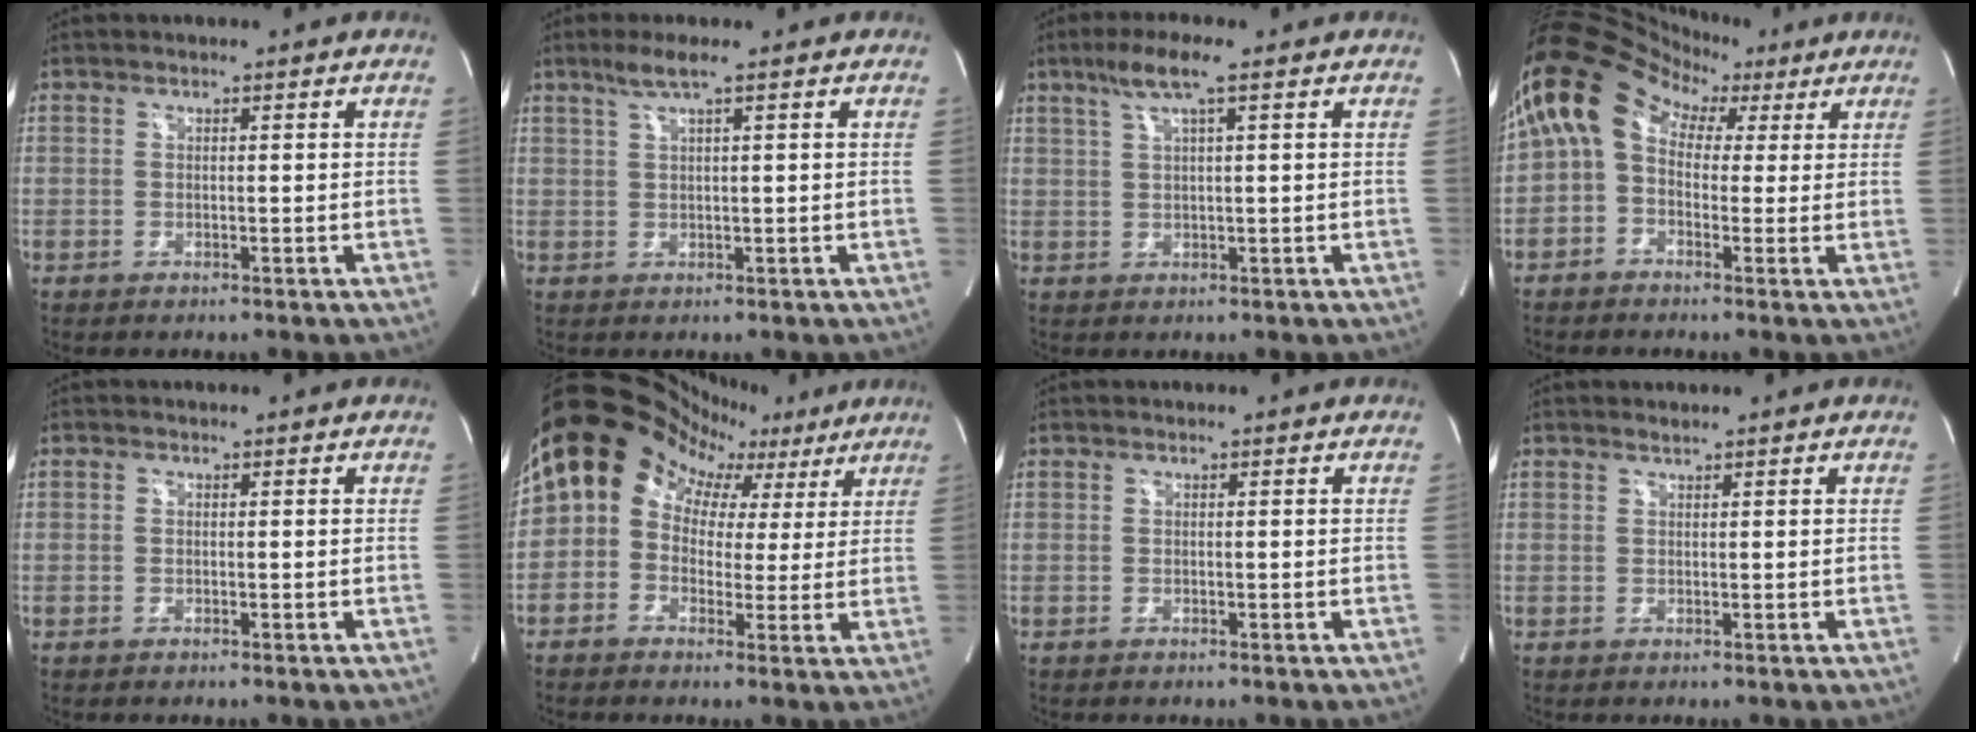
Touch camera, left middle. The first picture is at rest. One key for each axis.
{"total": 3.1, "fx": 2.0, "fy": -0.4, "fz": 2.4, "tx": -0.059, "ty": 0.007, "tz": 0.044}
{"total": 5.1, "fx": 2.9, "fy": -0.2, "fz": 4.2, "tx": -0.090, "ty": 0.013, "tz": 0.057}
{"total": 12.3, "fx": 4.0, "fy": 9.0, "fz": 7.4, "tx": -0.141, "ty": 0.077, "tz": 0.060}
{"total": 0.0}
{"total": 15.5, "fx": 6.6, "fy": 12.8, "fz": 5.8, "tx": -0.108, "ty": 0.084, "tz": 0.085}
{"total": 0.0}
{"total": 0.6, "fx": 0.6, "fy": -0.1, "fz": 0.0, "tx": -0.007, "ty": 0.000, "tz": 0.013}